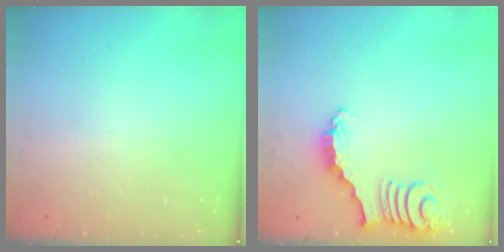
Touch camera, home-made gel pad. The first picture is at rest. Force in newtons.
{"total": 3.4, "press": 3.4, "slide": 0.5}